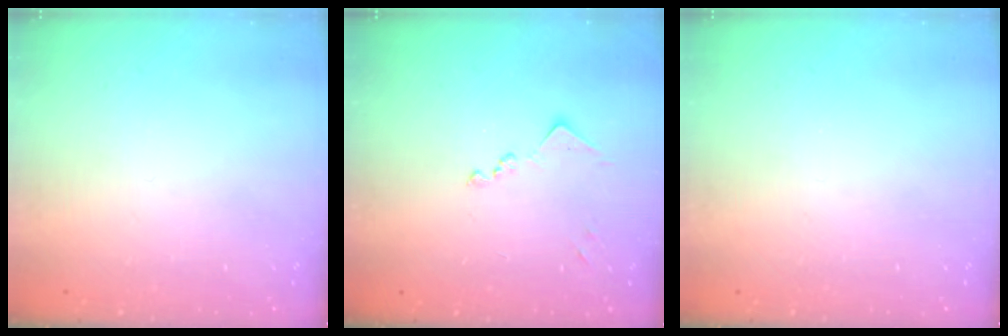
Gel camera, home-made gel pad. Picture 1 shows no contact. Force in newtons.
{"total": 8.1, "press": 8.0, "slide": 0.3}
{"total": 0.0}